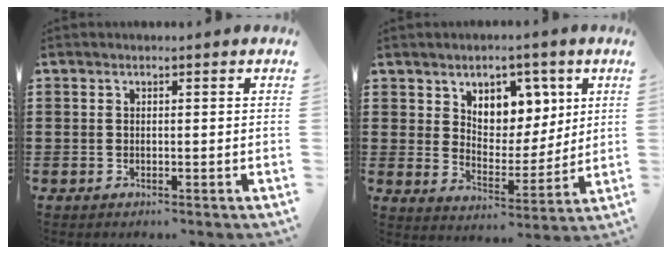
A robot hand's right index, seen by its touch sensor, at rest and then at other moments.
{"total": 6.8, "force": [4.3, 4.9, 1.8], "torque": [-0.052, -0.015, 0.075]}